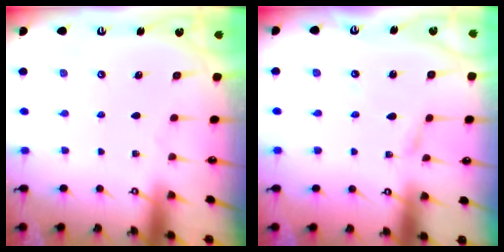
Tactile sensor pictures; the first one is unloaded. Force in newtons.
{"total": 2.5, "press": 2.5, "slide": 0.2}